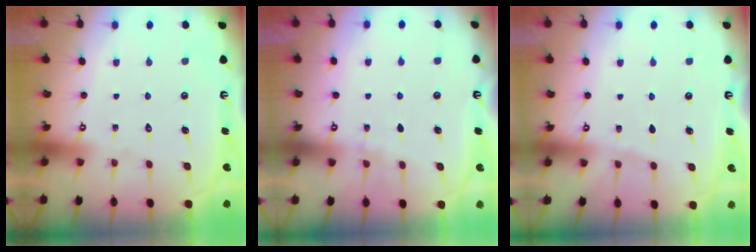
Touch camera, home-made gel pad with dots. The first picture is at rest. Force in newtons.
{"total": 4.0, "press": 3.8, "slide": 1.4}
{"total": 2.2, "press": 2.2, "slide": 0.4}